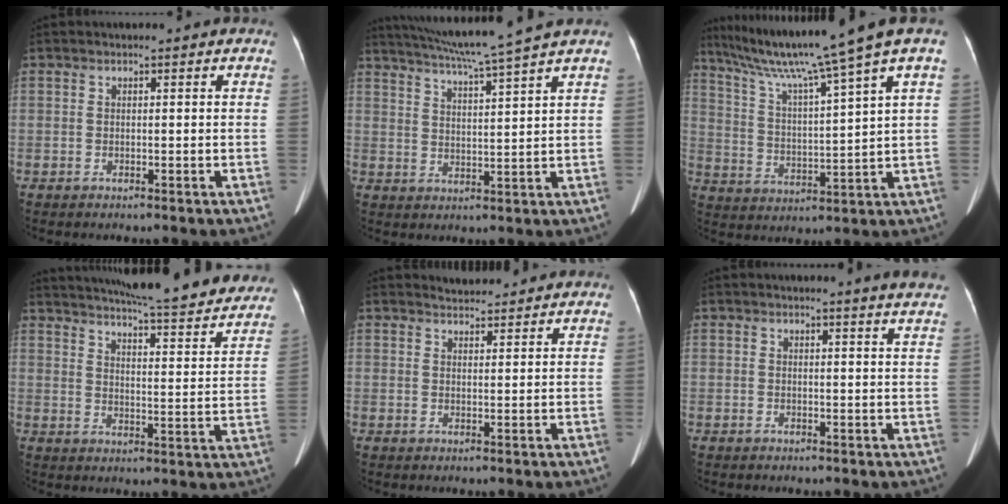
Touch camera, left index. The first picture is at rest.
{"total": 11.2, "force": [9.6, -2.3, 5.3], "torque": [-0.095, -0.003, 0.152]}
{"total": 14.1, "force": [10.6, -3.2, 8.8], "torque": [-0.152, -0.012, 0.179]}
{"total": 28.4, "force": [25.2, 3.6, 12.6], "torque": [-0.198, -0.057, 0.308]}
{"total": 4.3, "force": [4.2, 0.8, 0.5], "torque": [-0.013, 0.019, 0.058]}
{"total": 6.2, "force": [5.6, -0.7, 2.4], "torque": [-0.029, -0.009, 0.041]}